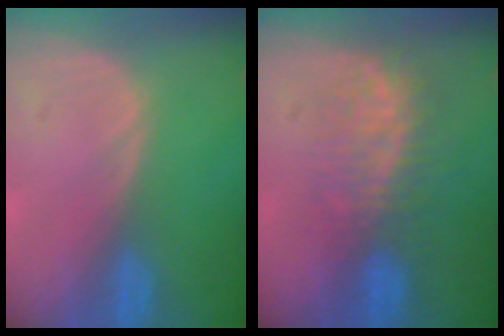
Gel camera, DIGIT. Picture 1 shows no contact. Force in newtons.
{"total": 7.5, "press": 7.0, "slide": 2.8}